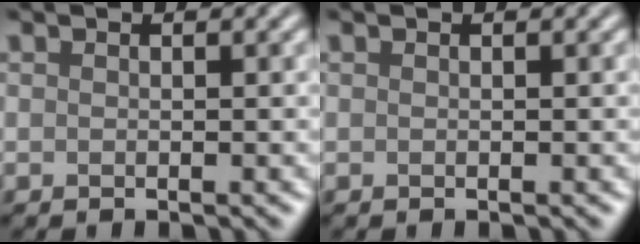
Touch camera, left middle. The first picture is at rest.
{"total": 0.0}